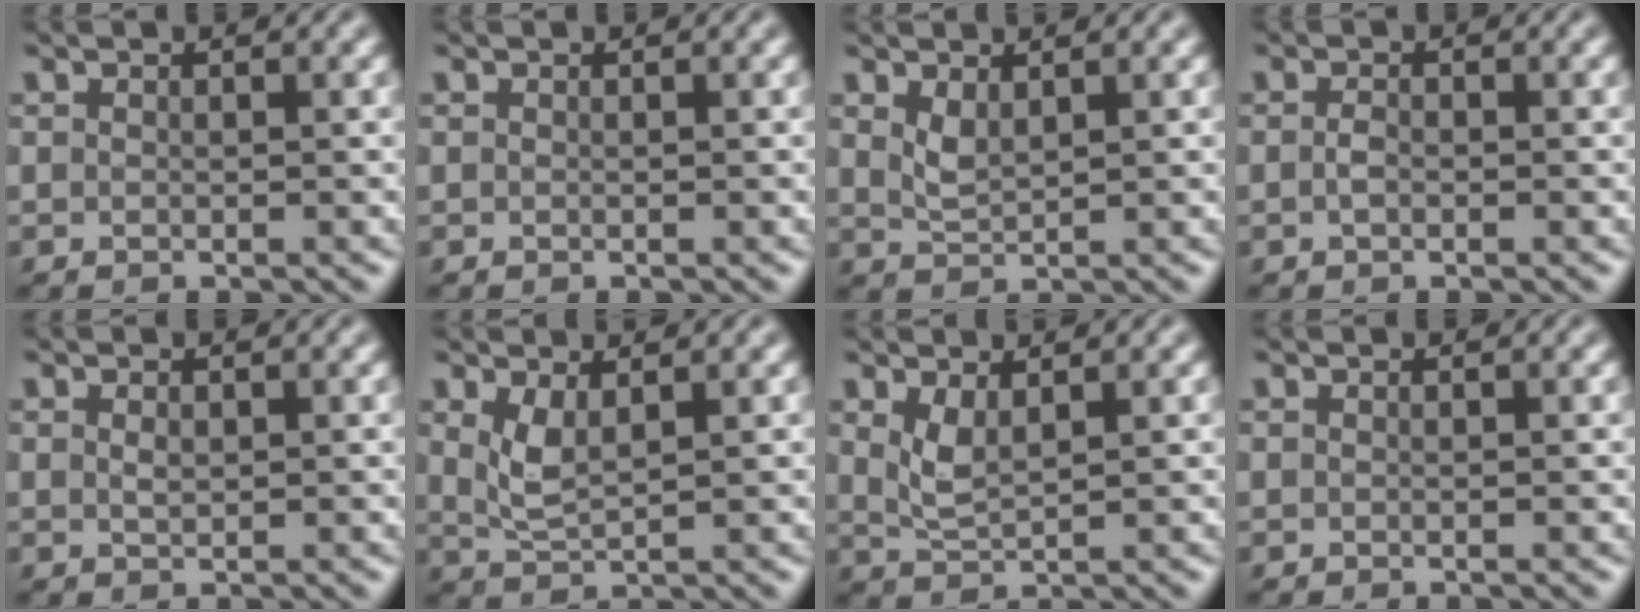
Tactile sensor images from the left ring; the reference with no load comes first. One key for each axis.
{"total": 0.0}
{"total": 1.6, "fx": 0.9, "fy": 0.6, "fz": 1.1, "tx": -0.028, "ty": -0.003, "tz": 0.024}
{"total": 1.0, "fx": -0.3, "fy": 0.6, "fz": 0.8, "tx": -0.019, "ty": 0.001, "tz": -0.007}
{"total": 0.8, "fx": 0.2, "fy": 0.5, "fz": 0.7, "tx": -0.015, "ty": -0.001, "tz": 0.004}
{"total": 2.4, "fx": 1.1, "fy": 0.8, "fz": 2.0, "tx": -0.050, "ty": -0.006, "tz": 0.027}
{"total": 2.1, "fx": 1.1, "fy": 0.7, "fz": 1.7, "tx": -0.043, "ty": -0.006, "tz": 0.027}
{"total": 0.0}